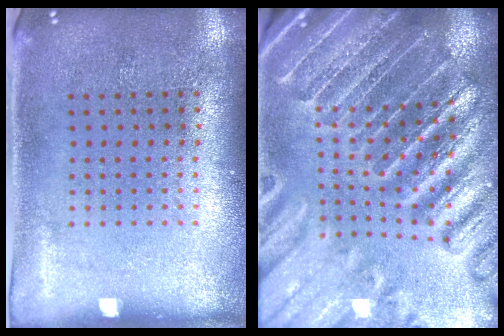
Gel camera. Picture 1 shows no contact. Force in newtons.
{"total": 3.6, "press": 3.5, "slide": 0.9}